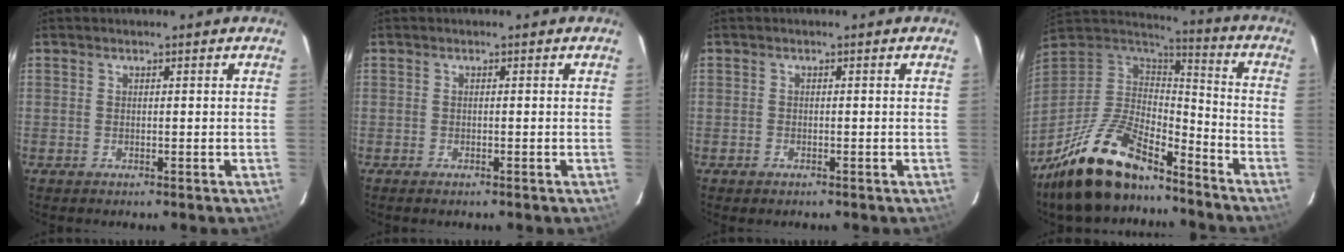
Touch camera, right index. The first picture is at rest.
{"total": 0.7, "force": [-0.6, 0.1, 0.3], "torque": [-0.008, -0.002, -0.011]}
{"total": 0.8, "force": [-0.6, 0.5, 0.1], "torque": [-0.005, -0.002, -0.009]}
{"total": 22.2, "force": [-16.4, 8.1, 12.7], "torque": [-0.261, -0.022, -0.286]}